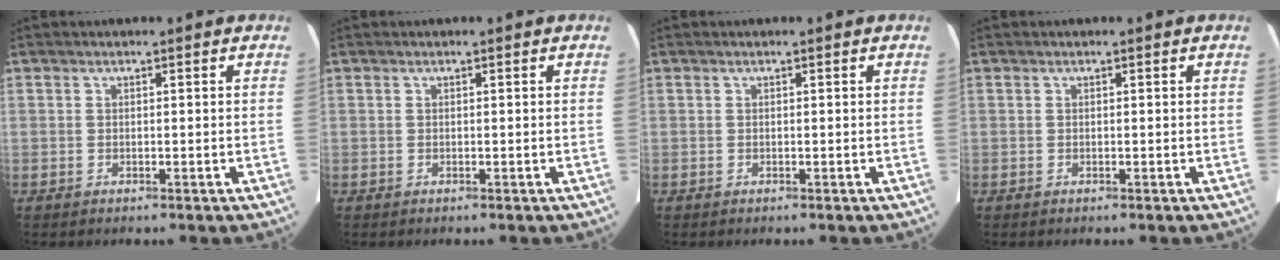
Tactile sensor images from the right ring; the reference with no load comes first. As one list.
[{"total": 0.0}, {"total": 0.0}, {"total": 0.0}]